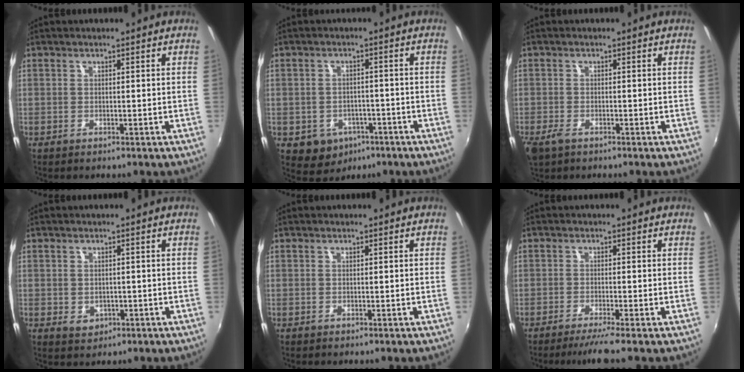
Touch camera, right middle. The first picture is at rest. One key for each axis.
{"total": 7.5, "fx": -3.7, "fy": 6.0, "fz": 2.5, "tx": -0.064, "ty": 0.005, "tz": -0.034}
{"total": 3.1, "fx": -2.0, "fy": 1.5, "fz": 1.8, "tx": -0.043, "ty": -0.010, "tz": -0.038}
{"total": 2.7, "fx": -0.5, "fy": 2.2, "fz": 1.3, "tx": -0.023, "ty": -0.001, "tz": -0.001}
{"total": 0.0}
{"total": 3.6, "fx": -2.9, "fy": -1.0, "fz": 2.0, "tx": -0.045, "ty": -0.012, "tz": -0.053}